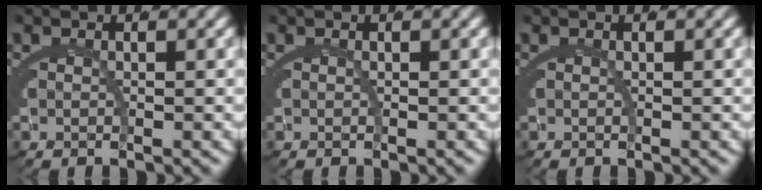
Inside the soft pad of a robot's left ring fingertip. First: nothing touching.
{"total": 0.0}
{"total": 0.0}